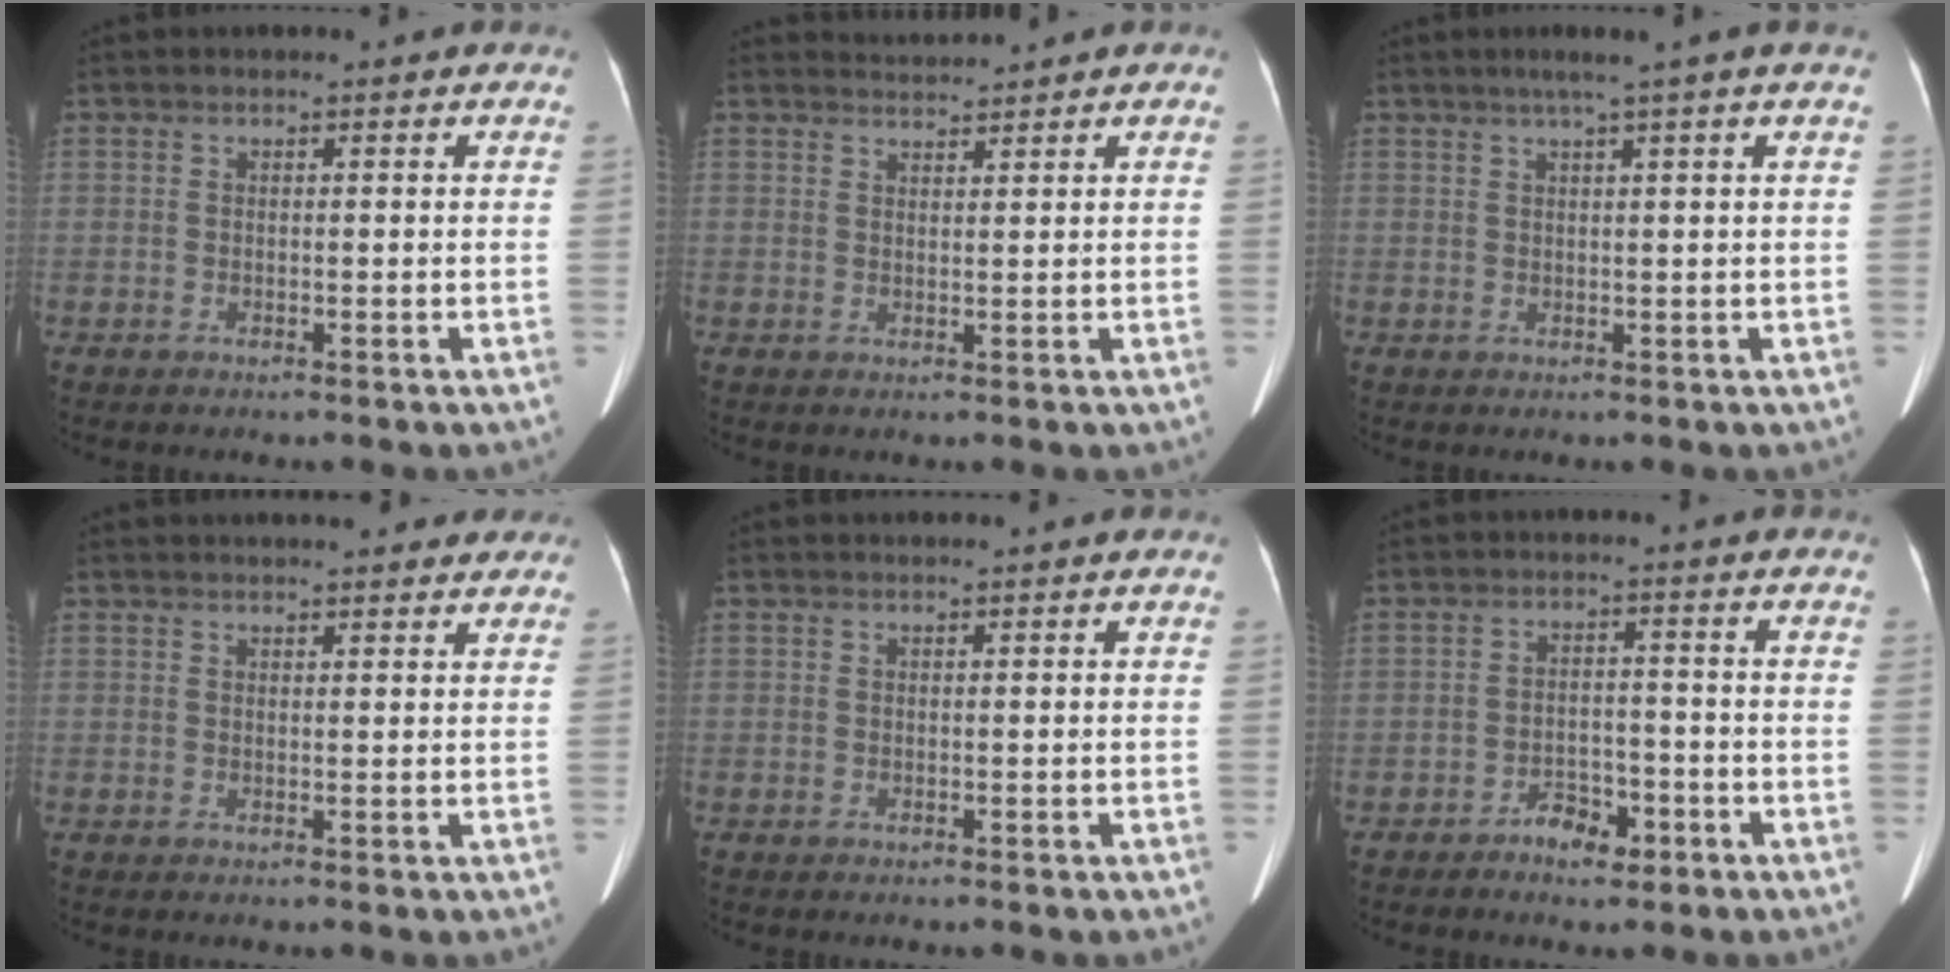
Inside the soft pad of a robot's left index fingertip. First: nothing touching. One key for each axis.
{"total": 1.6, "fx": 1.5, "fy": -0.3, "fz": -0.6, "tx": 0.004, "ty": 0.005, "tz": 0.034}
{"total": 3.9, "fx": 2.4, "fy": -1.2, "fz": 2.8, "tx": -0.041, "ty": 0.010, "tz": 0.042}
{"total": 8.6, "fx": 7.6, "fy": 2.1, "fz": 3.6, "tx": -0.039, "ty": 0.019, "tz": 0.086}
{"total": 0.0}
{"total": 4.1, "fx": -2.9, "fy": 2.1, "fz": 2.1, "tx": -0.034, "ty": 0.005, "tz": -0.044}